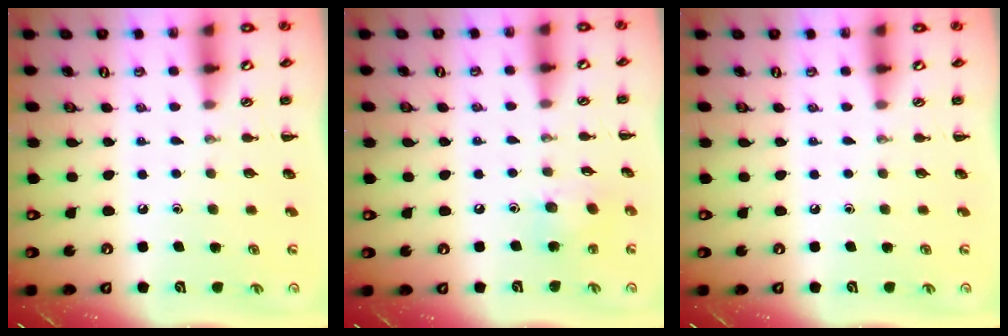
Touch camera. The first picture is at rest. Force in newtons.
{"total": 8.2, "press": 8.1, "slide": 1.7}
{"total": 0.0}